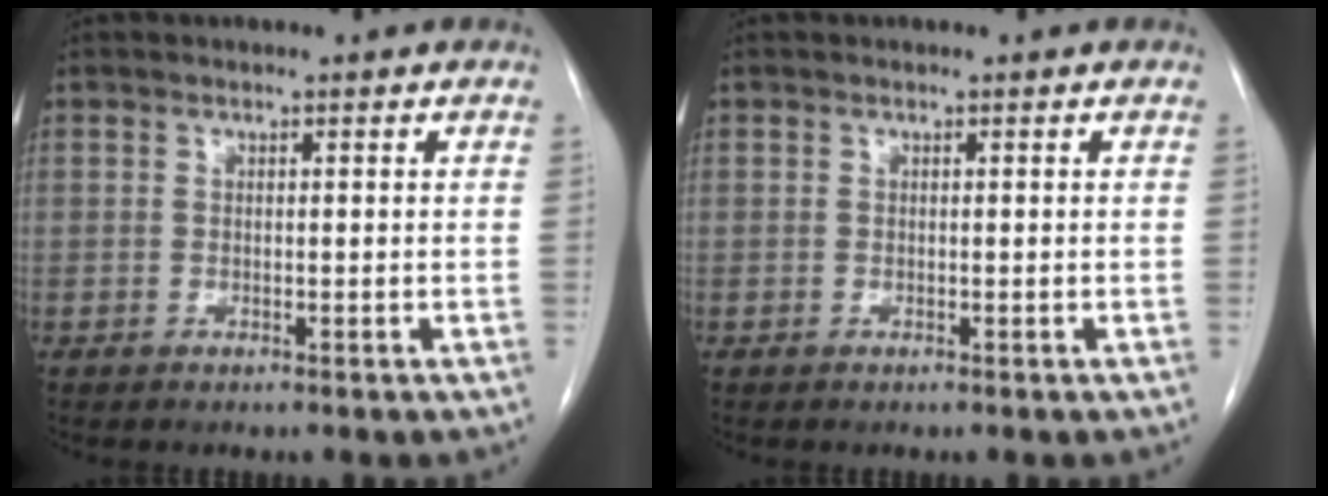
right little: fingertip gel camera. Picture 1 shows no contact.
{"total": 0.0}